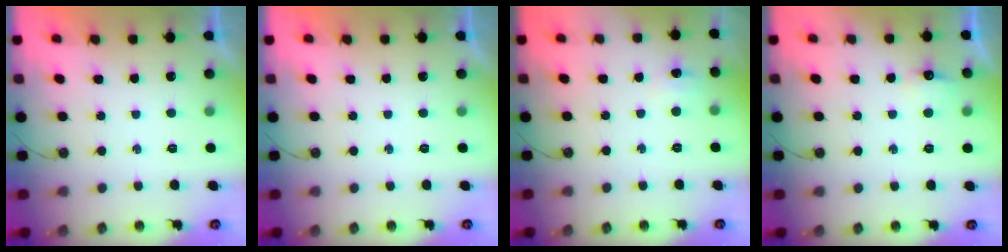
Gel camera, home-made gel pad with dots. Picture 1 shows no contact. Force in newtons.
{"total": 0.0}
{"total": 4.3, "press": 4.3, "slide": 0.5}
{"total": 4.4, "press": 4.3, "slide": 0.8}